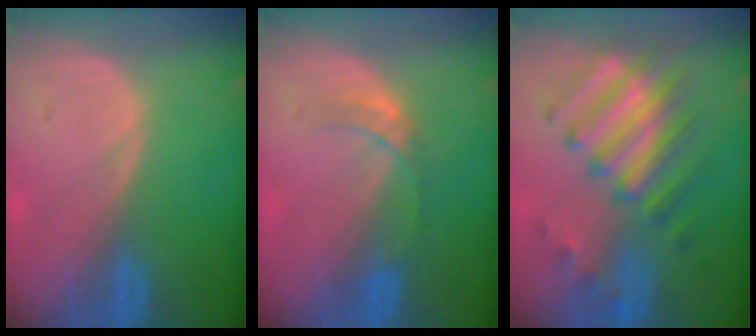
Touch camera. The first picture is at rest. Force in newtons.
{"total": 3.3, "press": 3.0, "slide": 1.2}
{"total": 8.3, "press": 8.3, "slide": 0.7}